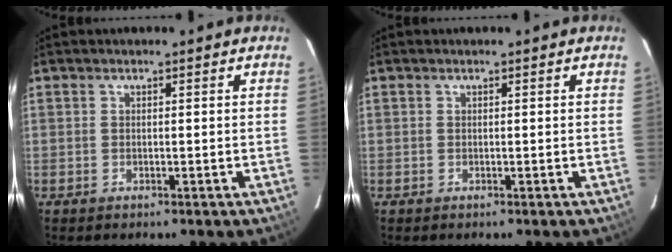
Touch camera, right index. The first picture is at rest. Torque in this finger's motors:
{"motor_torque": [0.00, 0.00, 0.00, 0.00]}